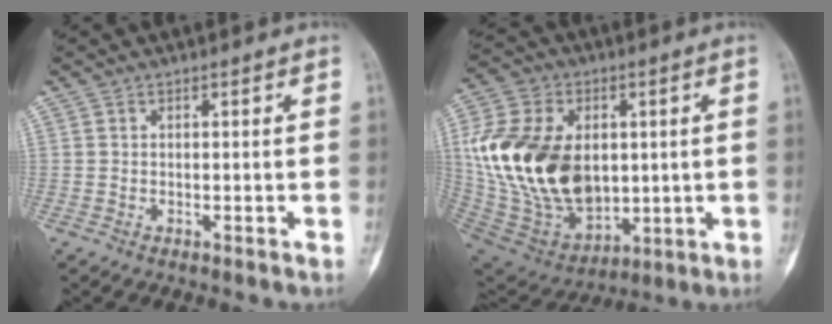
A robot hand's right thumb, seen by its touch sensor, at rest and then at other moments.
{"total": 26.6, "force": [2.0, 17.6, 19.8], "torque": [-0.371, -0.013, 0.061]}